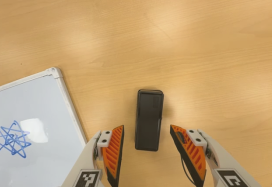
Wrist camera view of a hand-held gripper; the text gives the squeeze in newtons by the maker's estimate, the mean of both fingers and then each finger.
{"total": 0.0}